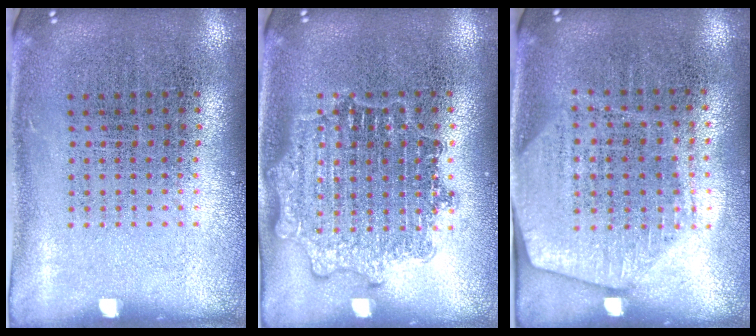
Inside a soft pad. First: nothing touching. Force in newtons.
{"total": 1.5, "press": 1.5, "slide": 0.2}
{"total": 1.9, "press": 1.7, "slide": 0.9}